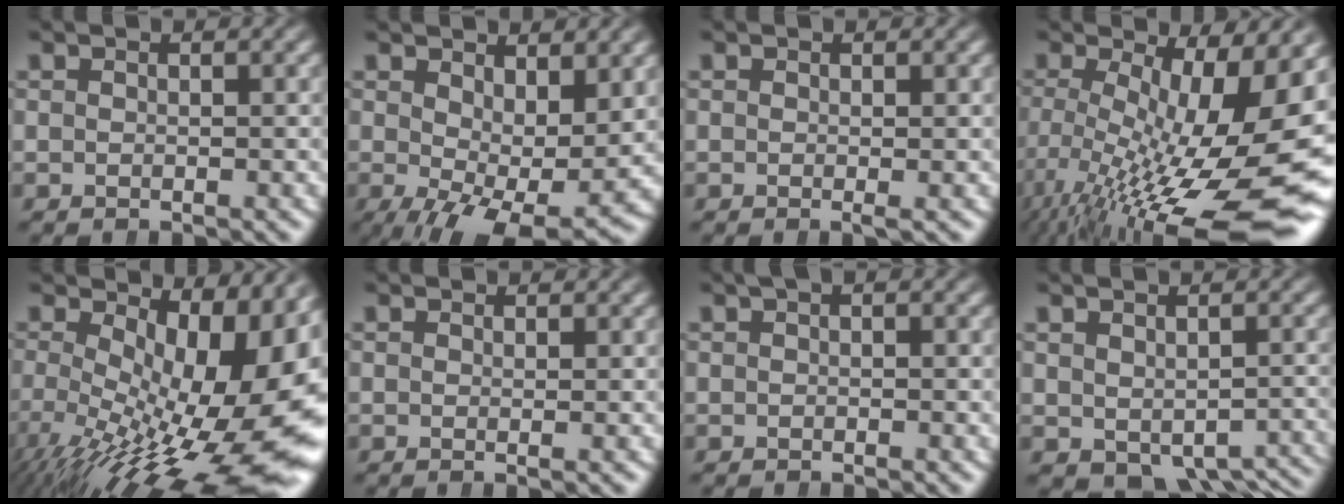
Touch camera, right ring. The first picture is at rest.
{"total": 7.0, "force": [-2.0, 3.2, 5.8], "torque": [-0.088, -0.051, -0.004]}
{"total": 0.5, "force": [0.0, 0.0, 0.5], "torque": [-0.010, -0.004, 0.001]}
{"total": 14.5, "force": [-3.0, 7.3, 12.2], "torque": [-0.192, -0.056, -0.009]}
{"total": 16.0, "force": [-3.7, 8.6, 13.0], "torque": [-0.182, -0.059, -0.026]}
{"total": 0.6, "force": [0.1, -0.2, 0.5], "torque": [-0.011, -0.005, 0.001]}
{"total": 0.8, "force": [0.4, 0.1, 0.6], "torque": [-0.007, 0.007, 0.002]}
{"total": 5.0, "force": [-4.0, 2.1, 2.3], "torque": [-0.022, -0.026, -0.041]}